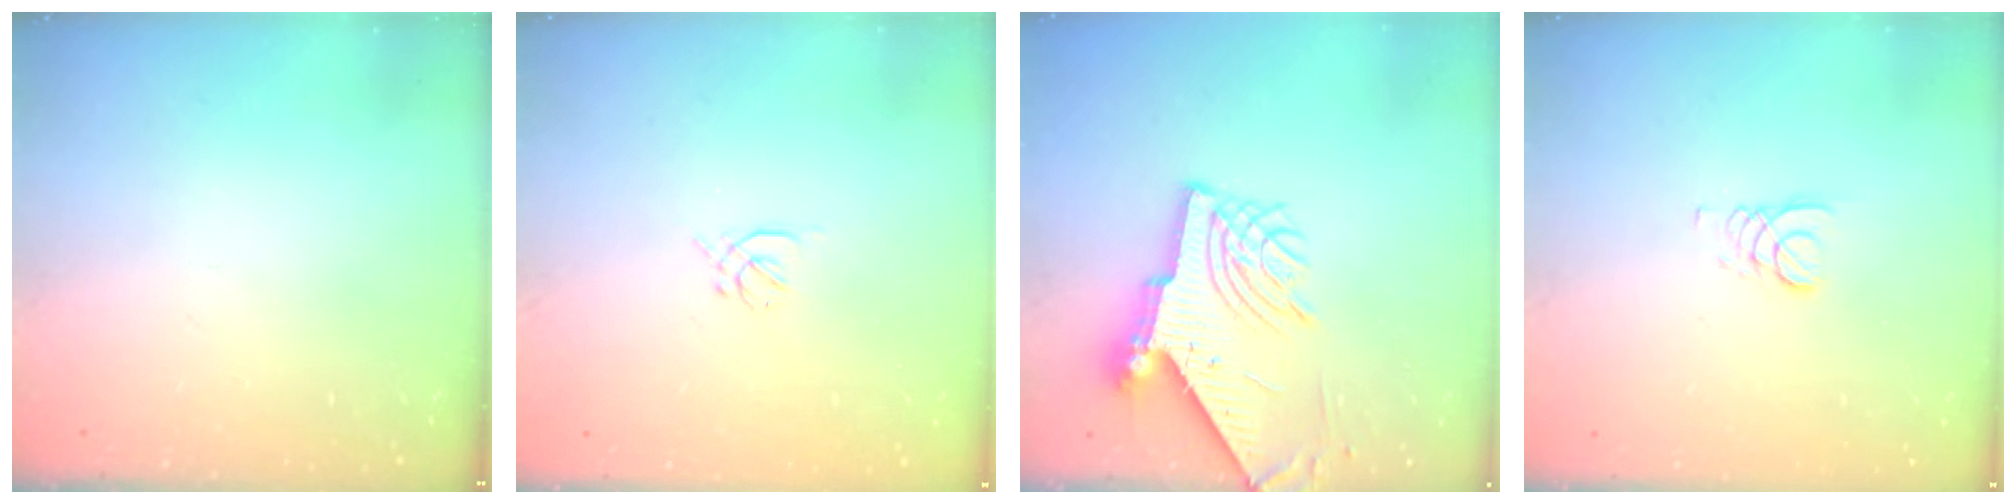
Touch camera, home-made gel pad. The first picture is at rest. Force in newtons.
{"total": 1.0, "press": 0.9, "slide": 0.4}
{"total": 9.7, "press": 9.7, "slide": 1.0}
{"total": 2.2, "press": 2.2, "slide": 0.3}